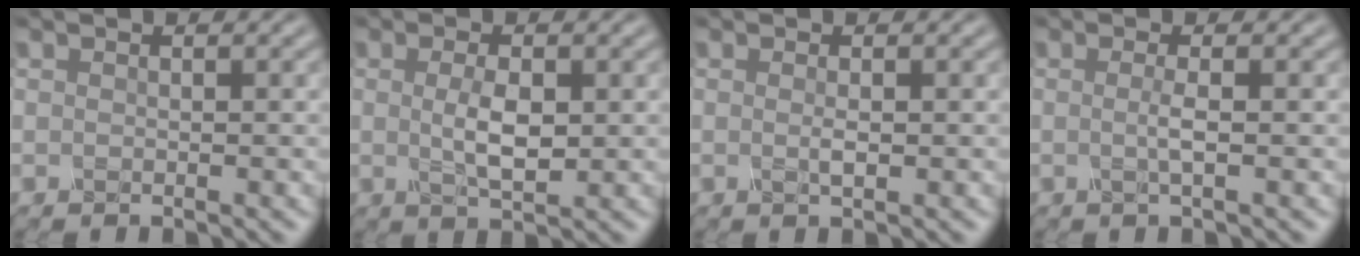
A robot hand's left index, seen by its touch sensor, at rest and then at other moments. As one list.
[{"total": 3.2, "force": [0.2, 1.2, 3.0], "torque": [-0.063, -0.003, 0.004]}, {"total": 1.0, "force": [0.0, 0.2, 1.0], "torque": [-0.021, 0.000, 0.000]}, {"total": 1.6, "force": [-0.1, 0.3, 1.6], "torque": [-0.030, -0.002, -0.005]}]